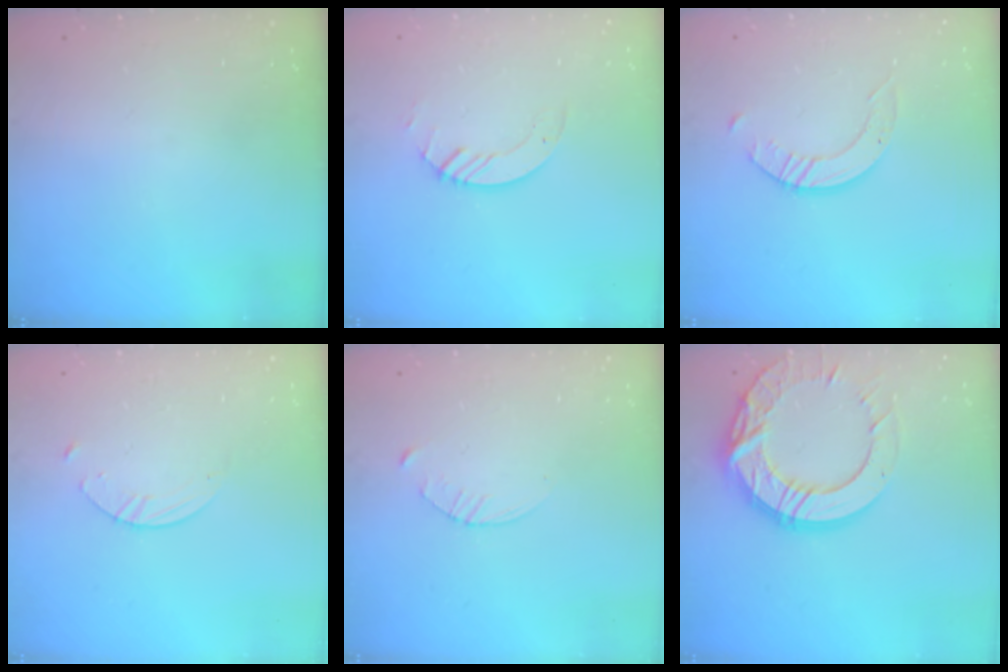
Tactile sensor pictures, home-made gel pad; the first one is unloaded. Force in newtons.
{"total": 2.8, "press": 2.8, "slide": 0.3}
{"total": 2.4, "press": 2.4, "slide": 0.3}
{"total": 2.7, "press": 2.6, "slide": 0.3}
{"total": 2.9, "press": 2.9, "slide": 0.4}
{"total": 17.0, "press": 17.0, "slide": 1.2}